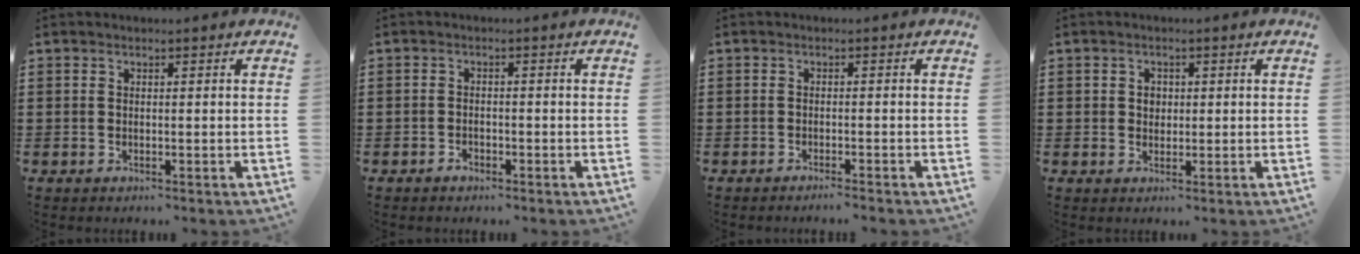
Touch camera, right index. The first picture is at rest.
{"total": 1.1, "force": [-0.8, 0.7, 0.4], "torque": [-0.009, -0.001, -0.018]}
{"total": 1.2, "force": [-1.1, -0.2, 0.4], "torque": [-0.007, 0.001, -0.022]}
{"total": 1.7, "force": [0.3, 1.5, 0.8], "torque": [-0.020, 0.010, 0.003]}